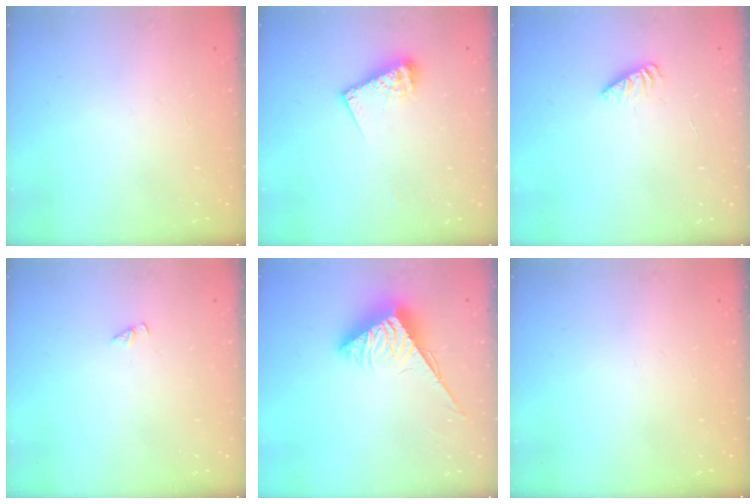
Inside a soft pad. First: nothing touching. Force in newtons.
{"total": 9.0, "press": 9.0, "slide": 1.0}
{"total": 1.8, "press": 1.7, "slide": 0.2}
{"total": 0.8, "press": 0.8, "slide": 0.1}
{"total": 4.7, "press": 4.7, "slide": 0.5}
{"total": 0.0}